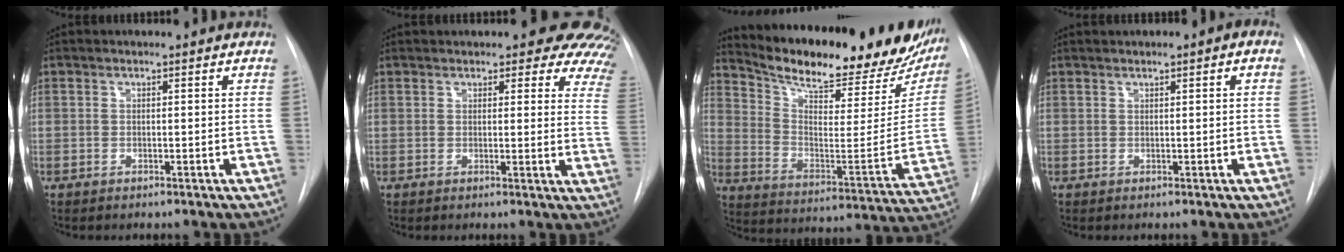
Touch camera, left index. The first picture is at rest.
{"total": 12.5, "force": [10.4, 4.3, 5.3], "torque": [-0.021, -0.029, 0.088]}
{"total": 27.8, "force": [23.4, 6.9, 13.2], "torque": [-0.207, -0.062, 0.312]}
{"total": 2.2, "force": [0.5, 0.5, 2.1], "torque": [-0.037, 0.011, 0.006]}